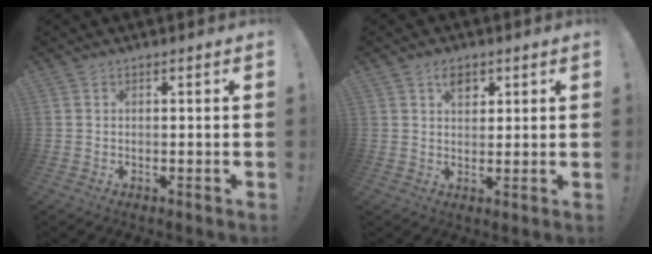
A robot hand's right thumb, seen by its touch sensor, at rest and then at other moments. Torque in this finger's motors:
{"motor_torque": [0.41, 0.85, 0.10, 0.02, 0.00]}